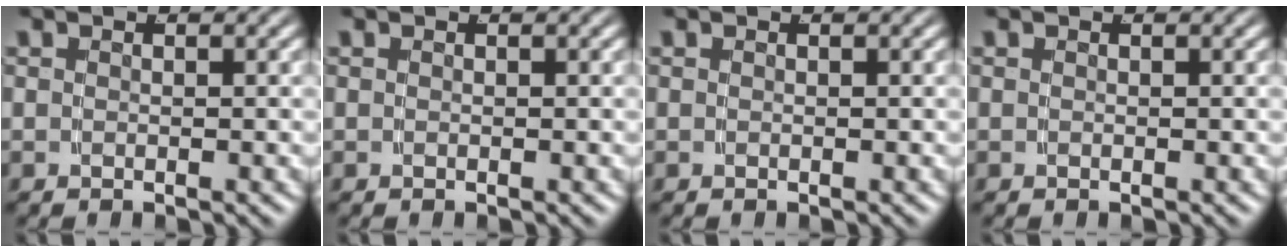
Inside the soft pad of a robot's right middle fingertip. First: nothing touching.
{"total": 0.0}
{"total": 0.0}
{"total": 0.0}